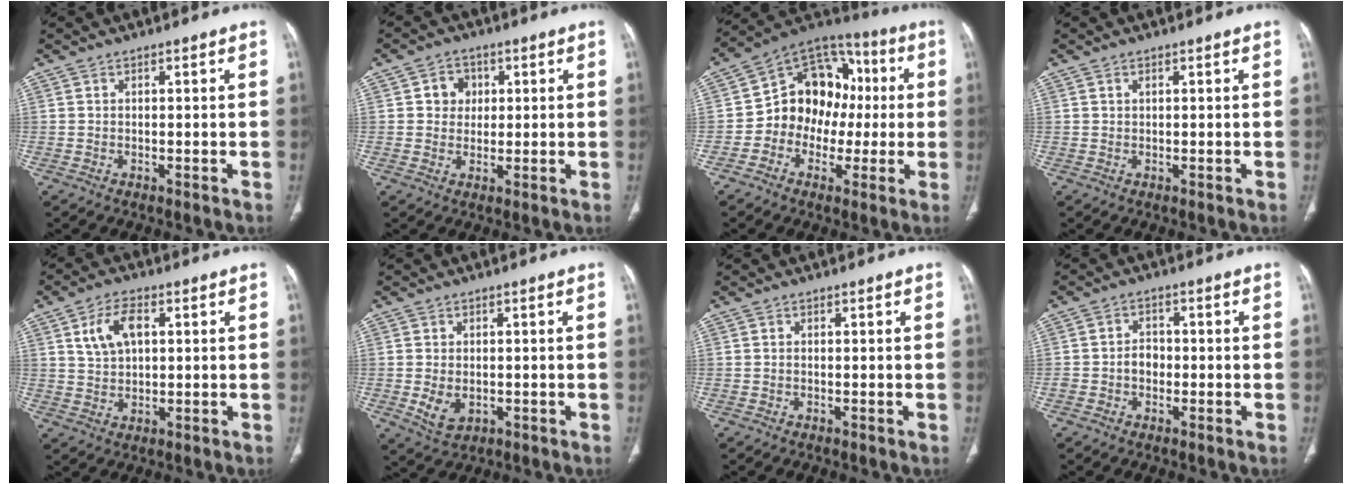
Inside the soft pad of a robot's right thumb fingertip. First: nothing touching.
{"total": 4.7, "force": [1.1, 4.2, 1.8], "torque": [-0.003, 0.003, 0.013]}
{"total": 15.3, "force": [-1.1, 12.8, 8.3], "torque": [-0.075, 0.047, -0.029]}
{"total": 0.5, "force": [0.3, 0.3, 0.3], "torque": [-0.006, 0.001, 0.005]}
{"total": 7.2, "force": [2.3, 4.2, 5.3], "torque": [-0.094, 0.002, 0.045]}
{"total": 4.9, "force": [-0.8, 3.4, 3.4], "torque": [-0.059, -0.005, -0.002]}
{"total": 0.0}
{"total": 3.2, "force": [-0.8, 2.6, 1.8], "torque": [-0.015, 0.012, -0.018]}